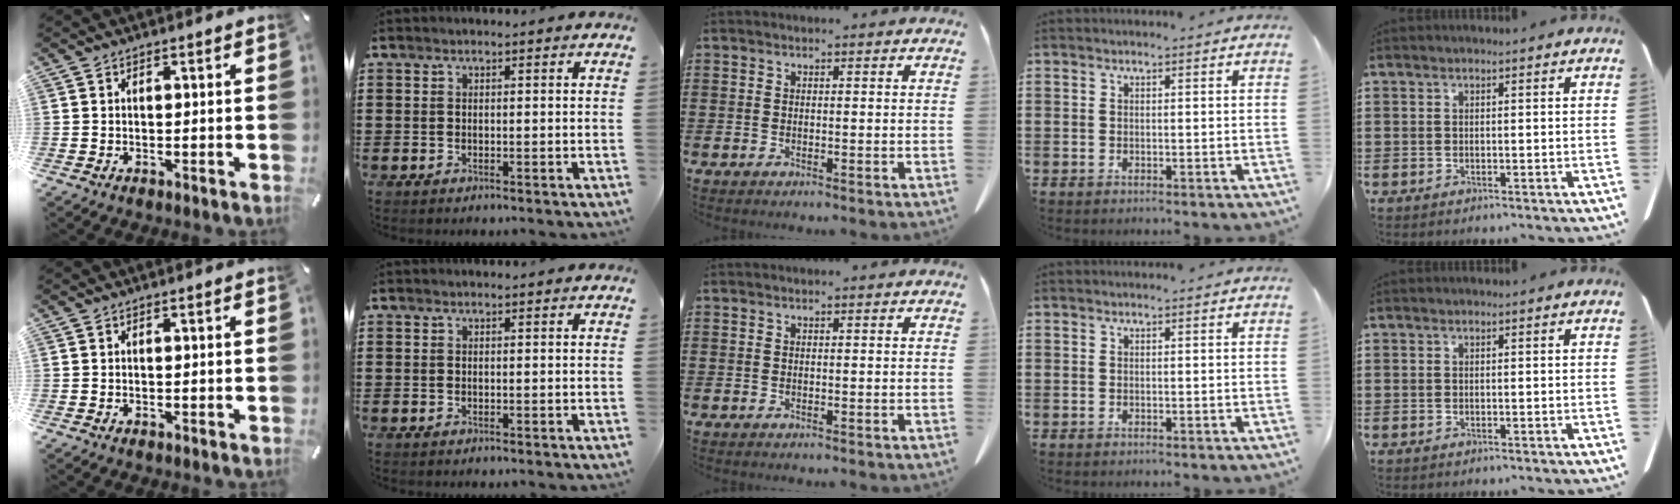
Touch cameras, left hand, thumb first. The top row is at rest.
{}